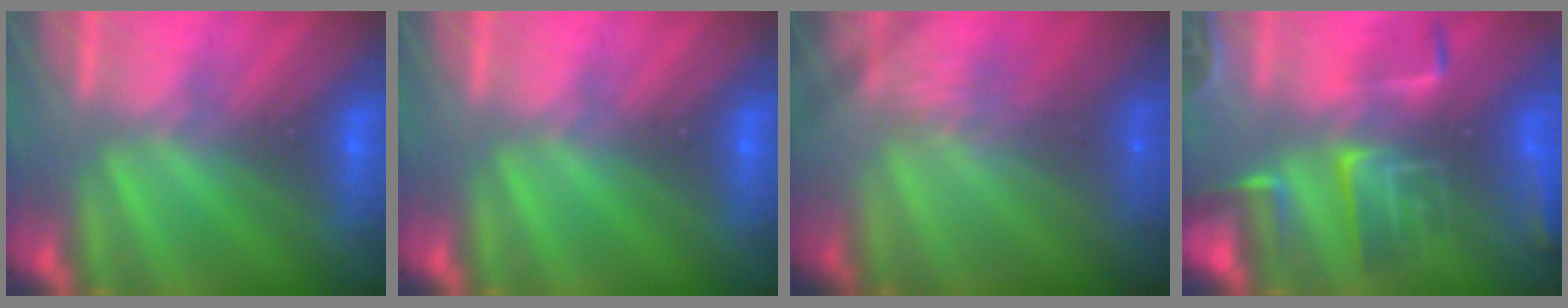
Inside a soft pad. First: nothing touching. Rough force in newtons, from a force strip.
{"total": 0.0}
{"total": 2.1}
{"total": 8.0}